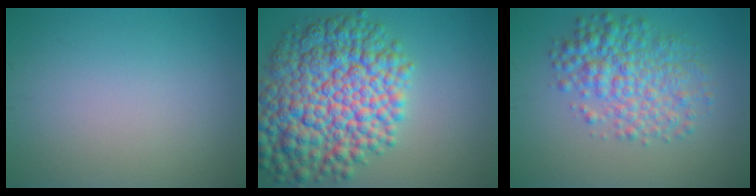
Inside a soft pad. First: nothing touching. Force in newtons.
{"total": 12.6, "press": 12.6, "slide": 0.3}
{"total": 5.5, "press": 5.5, "slide": 0.1}